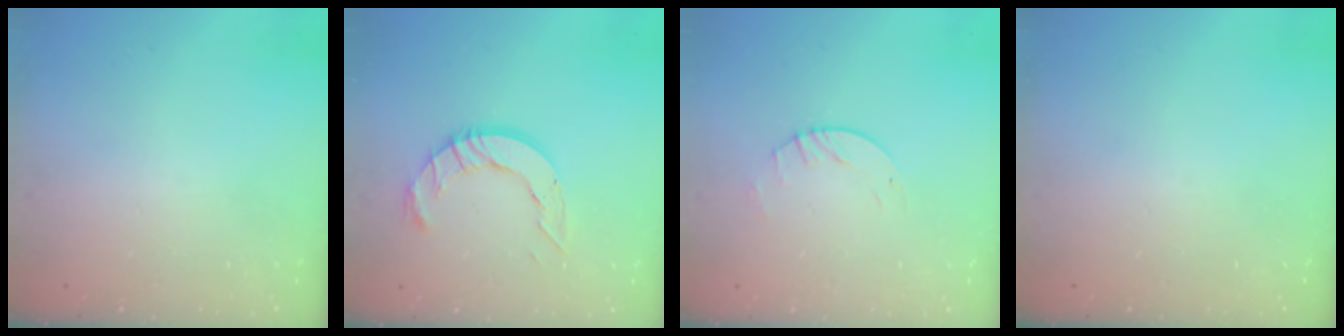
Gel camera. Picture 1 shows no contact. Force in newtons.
{"total": 9.7, "press": 9.6, "slide": 0.9}
{"total": 2.8, "press": 2.8, "slide": 0.4}
{"total": 0.0}